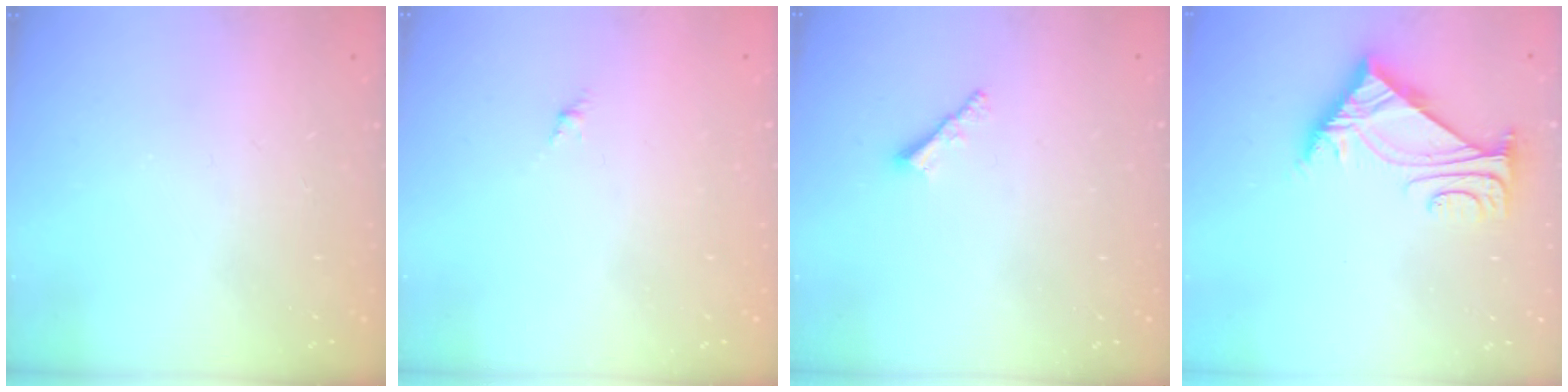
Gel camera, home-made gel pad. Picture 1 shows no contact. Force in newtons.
{"total": 1.1, "press": 1.0, "slide": 0.5}
{"total": 1.9, "press": 1.8, "slide": 0.5}
{"total": 7.2, "press": 7.2, "slide": 1.1}